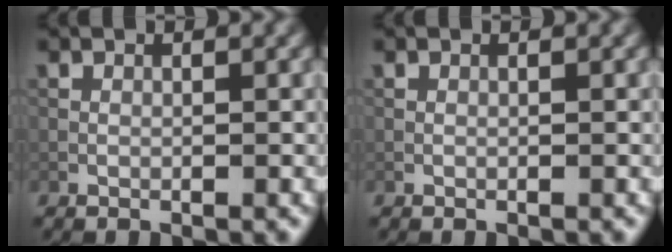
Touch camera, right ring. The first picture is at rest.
{"total": 0.0}